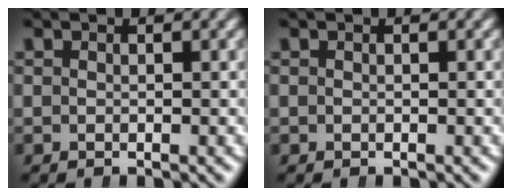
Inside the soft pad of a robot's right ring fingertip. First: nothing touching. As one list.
[{"total": 0.0}]